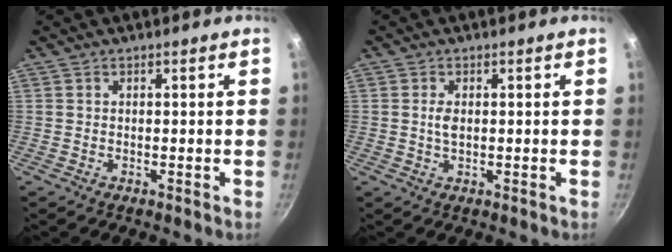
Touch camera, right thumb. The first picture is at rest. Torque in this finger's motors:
{"motor_torque": [0.52, 0.71, 0.56, 0.07, 0.18]}